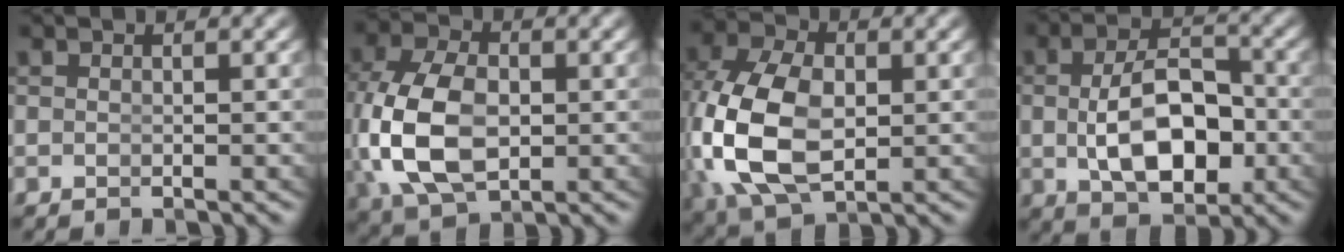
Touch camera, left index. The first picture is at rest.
{"total": 9.1, "force": [-0.6, 6.3, 6.5], "torque": [-0.169, -0.033, 0.016]}
{"total": 10.7, "force": [-0.7, 7.7, 7.4], "torque": [-0.197, -0.046, 0.018]}
{"total": 7.5, "force": [-1.2, 4.1, 6.1], "torque": [-0.089, -0.010, -0.012]}